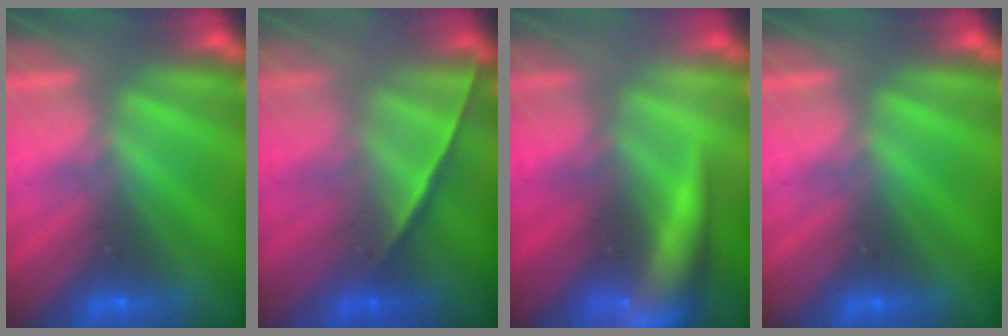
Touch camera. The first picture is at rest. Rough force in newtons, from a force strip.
{"total": 1.1}
{"total": 8.6}
{"total": 0.0}